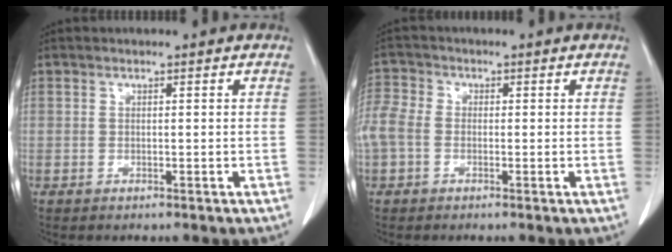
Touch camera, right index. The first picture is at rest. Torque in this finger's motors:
{"motor_torque": [0.71, -0.26, 0.39, 0.10]}